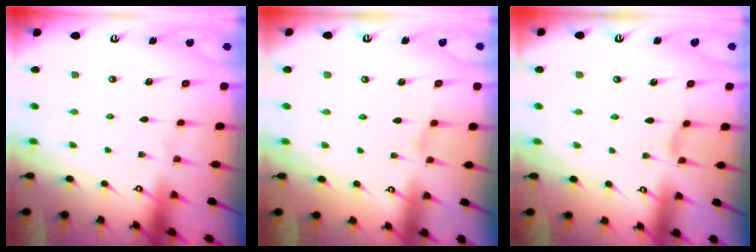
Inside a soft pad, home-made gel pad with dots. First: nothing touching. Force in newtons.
{"total": 1.2, "press": 1.1, "slide": 0.3}
{"total": 0.0}